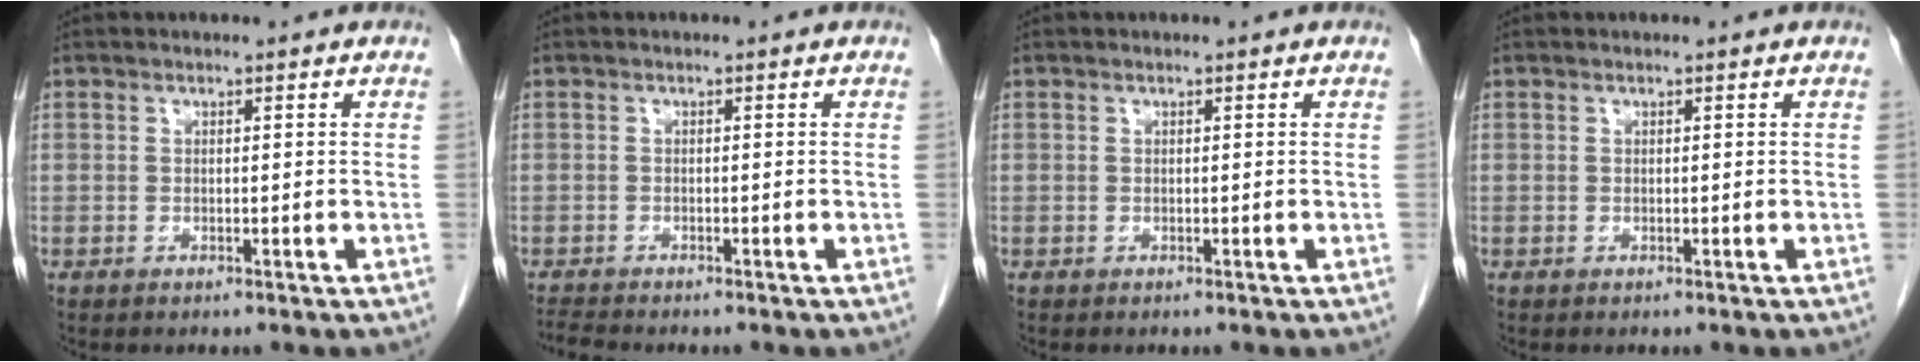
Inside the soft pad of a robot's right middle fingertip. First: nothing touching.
{"total": 1.8, "force": [-1.8, -0.4, 0.1], "torque": [-0.009, -0.010, -0.035]}
{"total": 0.0}
{"total": 0.0}